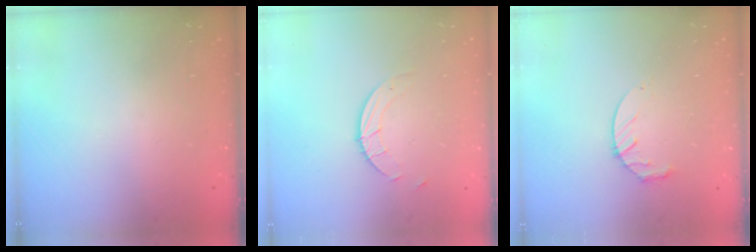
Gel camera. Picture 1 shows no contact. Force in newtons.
{"total": 2.7, "press": 2.7, "slide": 0.3}
{"total": 6.8, "press": 6.8, "slide": 0.8}